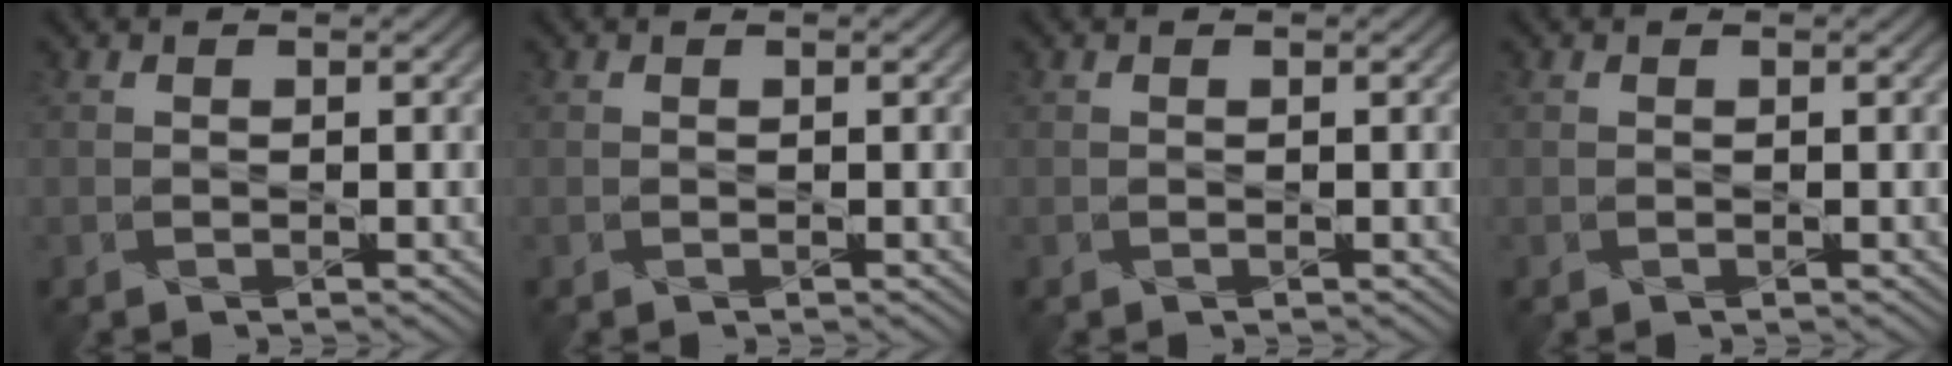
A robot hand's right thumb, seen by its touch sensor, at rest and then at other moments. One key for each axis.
{"total": 0.0}
{"total": 0.0}
{"total": 0.0}